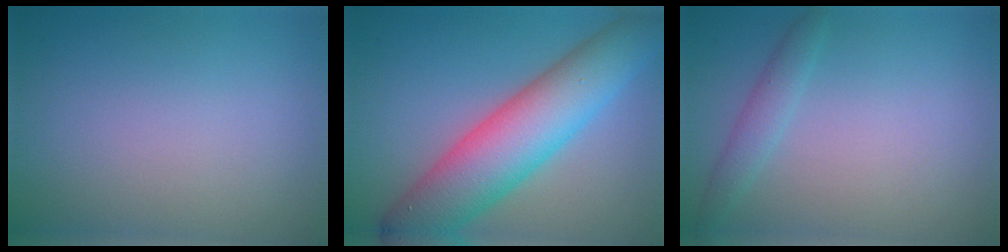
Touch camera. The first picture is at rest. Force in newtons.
{"total": 9.8, "press": 9.8, "slide": 0.1}
{"total": 1.6, "press": 1.6, "slide": 0.0}